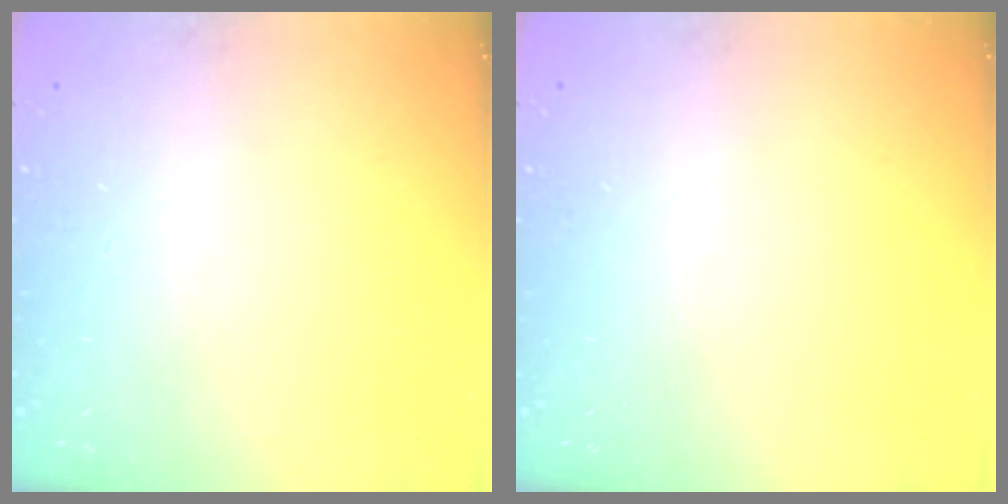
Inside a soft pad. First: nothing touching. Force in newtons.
{"total": 0.0}